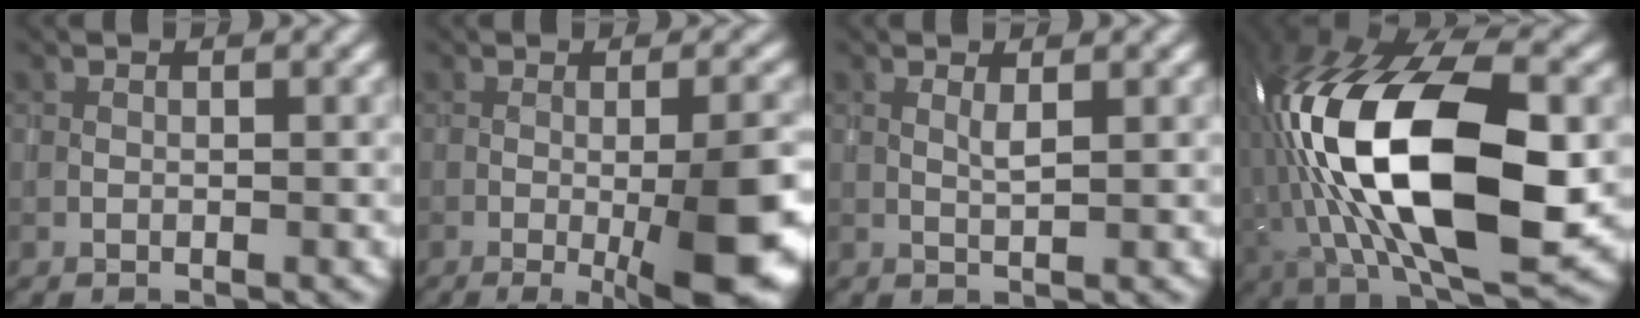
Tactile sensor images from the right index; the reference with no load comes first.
{"total": 9.1, "force": [-2.6, 2.0, 8.5], "torque": [-0.126, -0.009, -0.035]}
{"total": 0.9, "force": [0.6, -0.1, 0.7], "torque": [-0.018, -0.001, 0.011]}
{"total": 17.6, "force": [-0.6, 8.3, 15.5], "torque": [-0.299, 0.003, -0.016]}